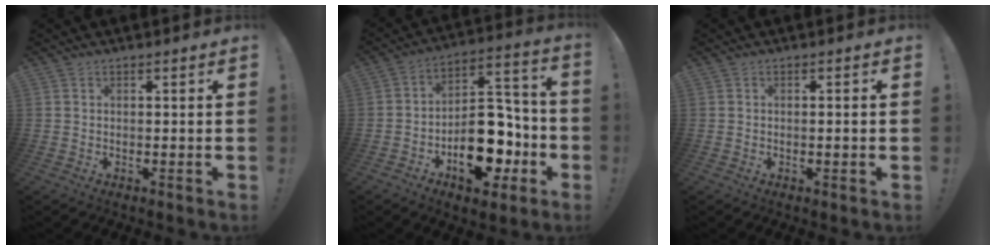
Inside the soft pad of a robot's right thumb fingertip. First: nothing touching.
{"total": 18.9, "force": [-8.2, 11.5, 12.6], "torque": [-0.150, 0.070, -0.117]}
{"total": 1.6, "force": [-0.5, 0.2, 1.5], "torque": [-0.024, 0.001, -0.009]}